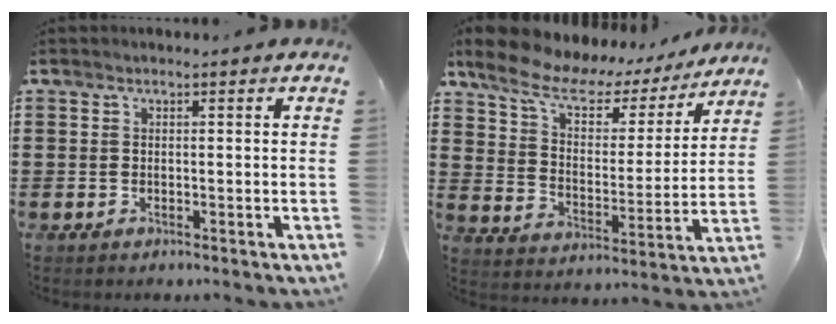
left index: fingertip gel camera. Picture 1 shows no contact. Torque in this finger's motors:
{"motor_torque": [2.14, 0.00, 0.77, 0.21]}